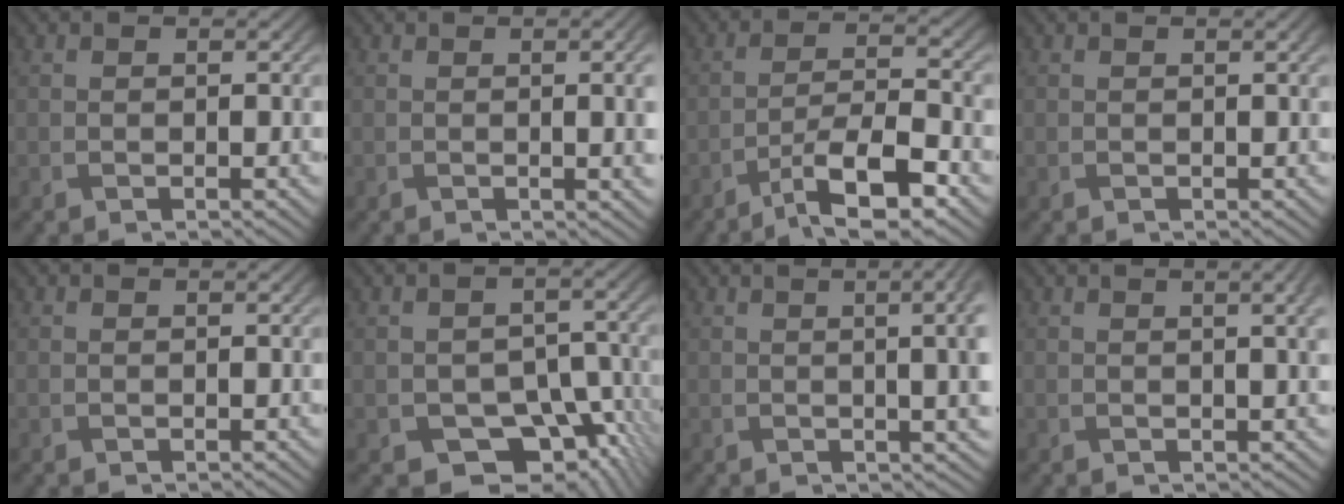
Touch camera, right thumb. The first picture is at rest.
{"total": 5.0, "force": [0.1, 1.4, 4.8], "torque": [-0.059, 0.002, 0.006]}
{"total": 9.2, "force": [-5.8, 2.2, 6.8], "torque": [-0.120, 0.003, -0.102]}
{"total": 1.0, "force": [0.4, 0.1, 0.9], "torque": [-0.014, 0.003, 0.005]}
{"total": 0.0}
{"total": 11.2, "force": [-5.7, 7.5, 6.1], "torque": [-0.074, -0.010, -0.077]}
{"total": 8.9, "force": [1.4, 3.0, 8.3], "torque": [-0.074, 0.024, 0.009]}
{"total": 4.3, "force": [1.3, 1.1, 4.0], "torque": [-0.051, 0.012, 0.014]}